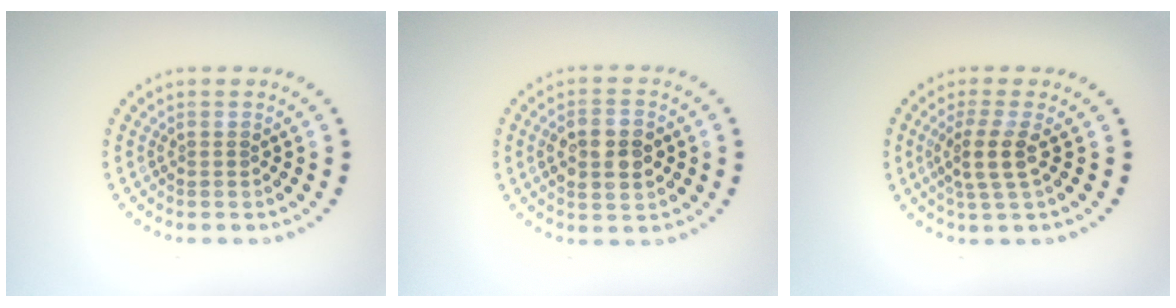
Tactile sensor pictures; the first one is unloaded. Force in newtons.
{"total": 4.2, "press": 4.2, "slide": 0.4}
{"total": 2.9, "press": 2.4, "slide": 1.7}